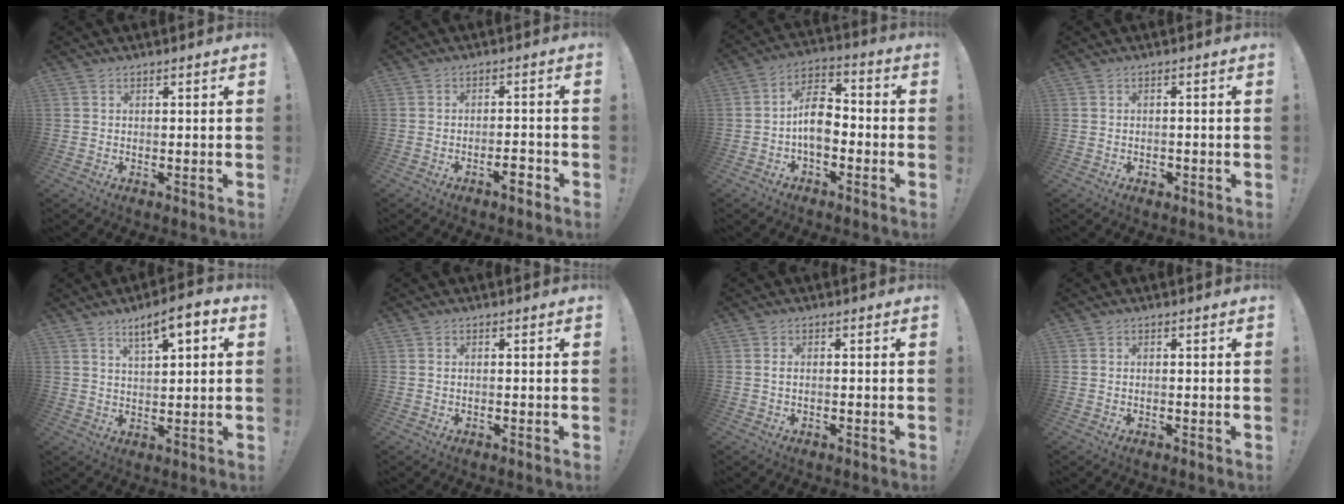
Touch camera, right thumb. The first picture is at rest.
{"total": 4.1, "force": [-2.9, 0.9, 2.8], "torque": [-0.043, 0.013, -0.050]}
{"total": 10.4, "force": [-1.8, 7.0, 7.5], "torque": [-0.132, 0.018, -0.032]}
{"total": 1.0, "force": [-0.6, 0.7, 0.3], "torque": [-0.002, 0.001, -0.012]}
{"total": 7.4, "force": [3.9, 2.0, 6.0], "torque": [-0.089, -0.019, 0.061]}
{"total": 0.6, "force": [-0.5, 0.0, 0.4], "torque": [-0.012, 0.001, -0.009]}
{"total": 1.5, "force": [-0.7, 0.4, 1.3], "torque": [-0.027, 0.006, -0.012]}
{"total": 0.6, "force": [-0.6, -0.1, 0.1], "torque": [-0.007, 0.001, -0.011]}